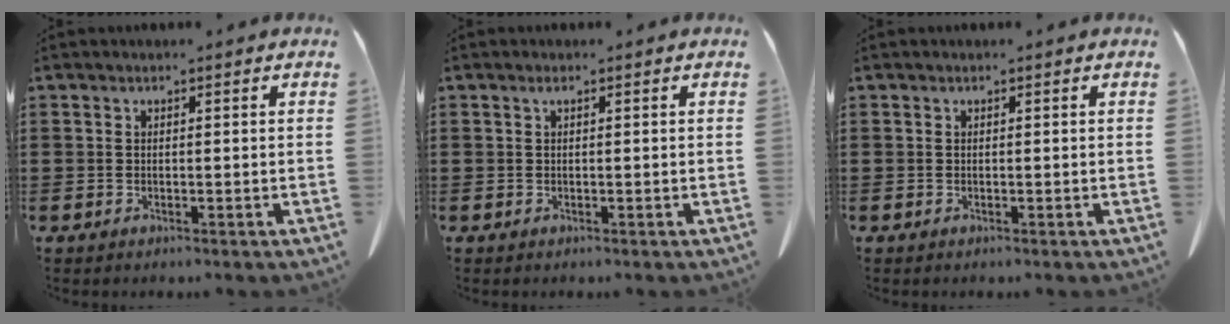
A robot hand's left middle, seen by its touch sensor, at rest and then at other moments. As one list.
[{"total": 0.5, "force": [0.2, 0.1, 0.5], "torque": [-0.011, 0.001, 0.004]}, {"total": 0.0}]